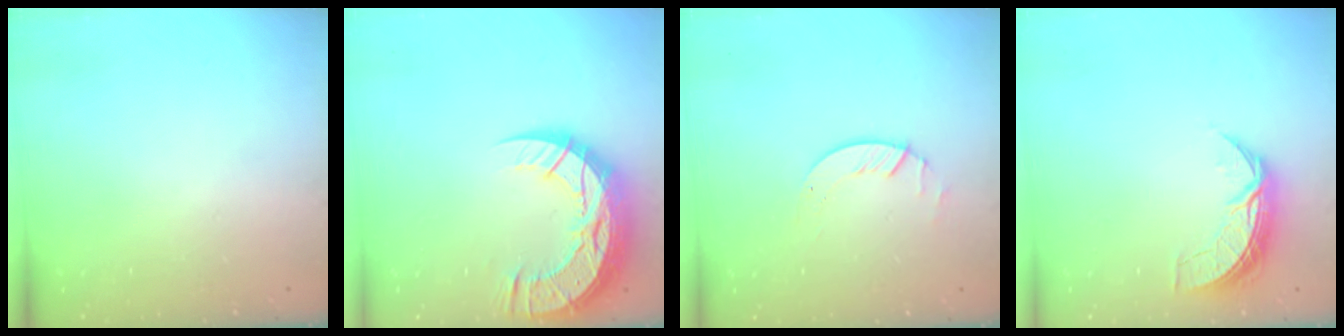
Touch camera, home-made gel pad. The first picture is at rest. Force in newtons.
{"total": 19.2, "press": 19.1, "slide": 1.4}
{"total": 2.0, "press": 2.0, "slide": 0.2}
{"total": 7.3, "press": 7.3, "slide": 0.5}